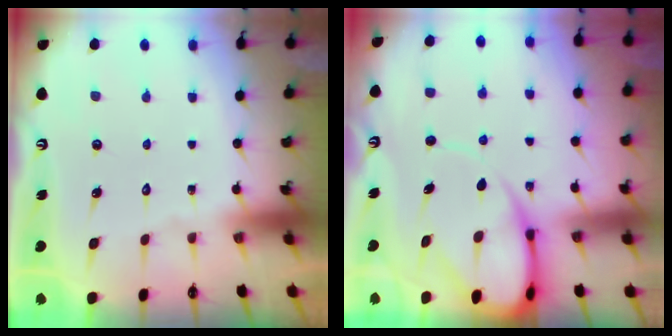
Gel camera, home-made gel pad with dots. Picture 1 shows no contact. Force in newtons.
{"total": 11.1, "press": 11.0, "slide": 1.2}